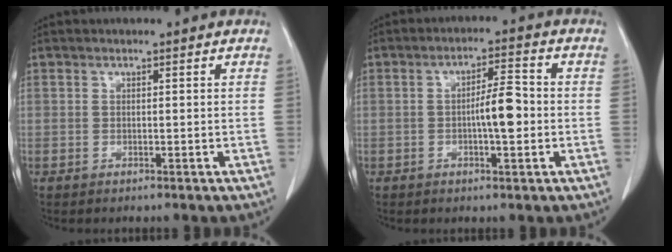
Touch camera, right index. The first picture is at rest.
{"total": 5.6, "force": [-0.7, 1.1, 5.4], "torque": [-0.093, 0.009, -0.011]}